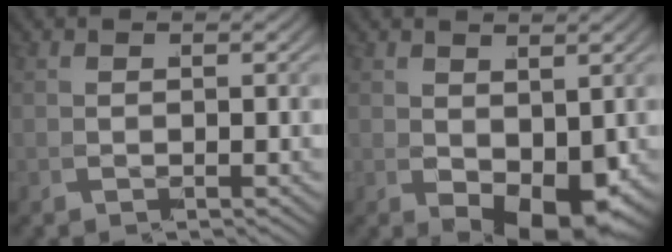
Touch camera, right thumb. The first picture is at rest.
{"total": 5.1, "force": [-0.9, 2.6, 4.2], "torque": [-0.082, -0.023, 0.000]}